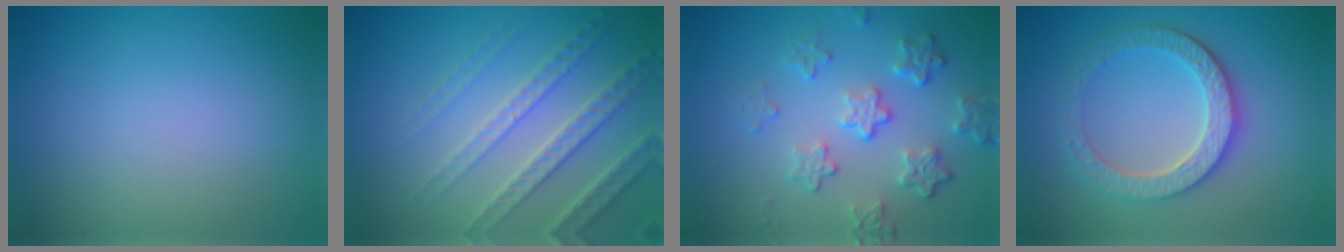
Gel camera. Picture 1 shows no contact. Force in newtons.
{"total": 4.4, "press": 4.0, "slide": 1.9}
{"total": 4.4, "press": 3.2, "slide": 3.0}
{"total": 4.6, "press": 4.1, "slide": 2.1}